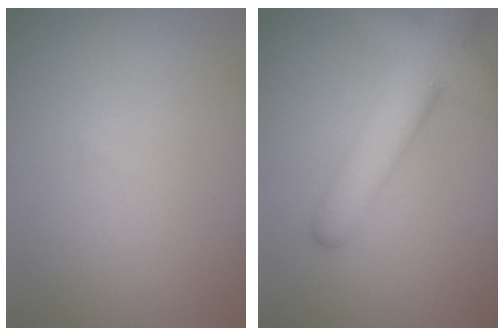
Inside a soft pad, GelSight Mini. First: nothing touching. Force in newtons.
{"total": 7.0, "press": 7.0, "slide": 0.3}